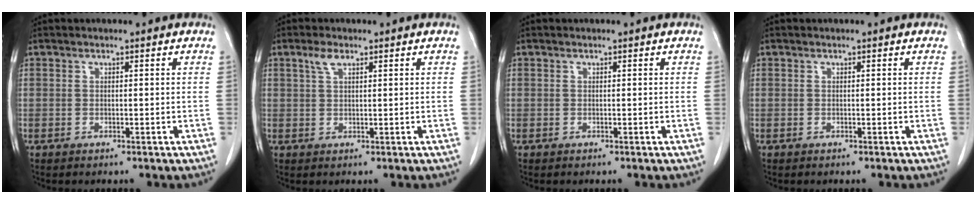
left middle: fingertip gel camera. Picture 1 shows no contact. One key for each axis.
{"total": 2.2, "fx": 1.4, "fy": 0.7, "fz": 1.6, "tx": -0.040, "ty": 0.007, "tz": 0.031}
{"total": 0.0}
{"total": 0.0}